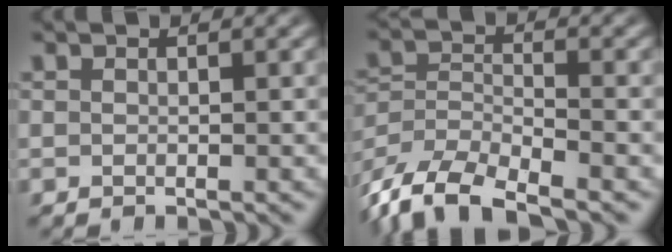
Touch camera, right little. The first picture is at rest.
{"total": 8.8, "force": [-5.5, 5.3, 4.4], "torque": [-0.103, -0.037, -0.080]}